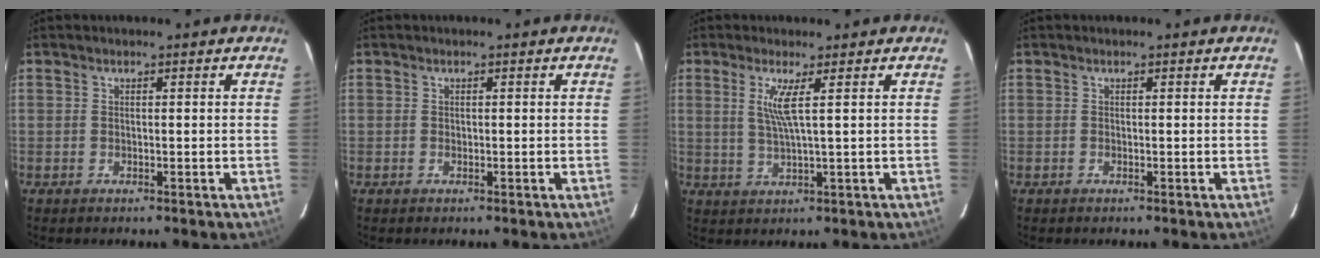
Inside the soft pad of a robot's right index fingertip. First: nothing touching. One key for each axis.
{"total": 0.0}
{"total": 4.1, "fx": 1.4, "fy": -0.6, "fz": 3.8, "tx": -0.073, "ty": -0.007, "tz": 0.027}
{"total": 0.0}